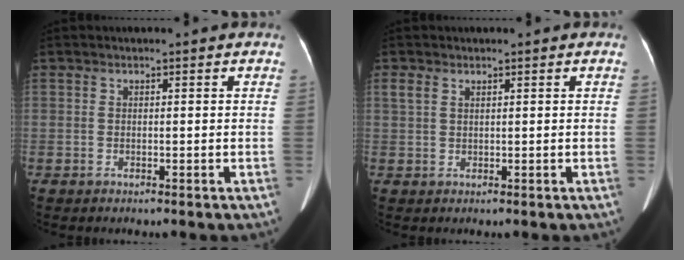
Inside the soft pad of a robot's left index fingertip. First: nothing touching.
{"total": 1.6, "force": [0.9, 0.8, 1.0], "torque": [-0.030, 0.017, 0.024]}